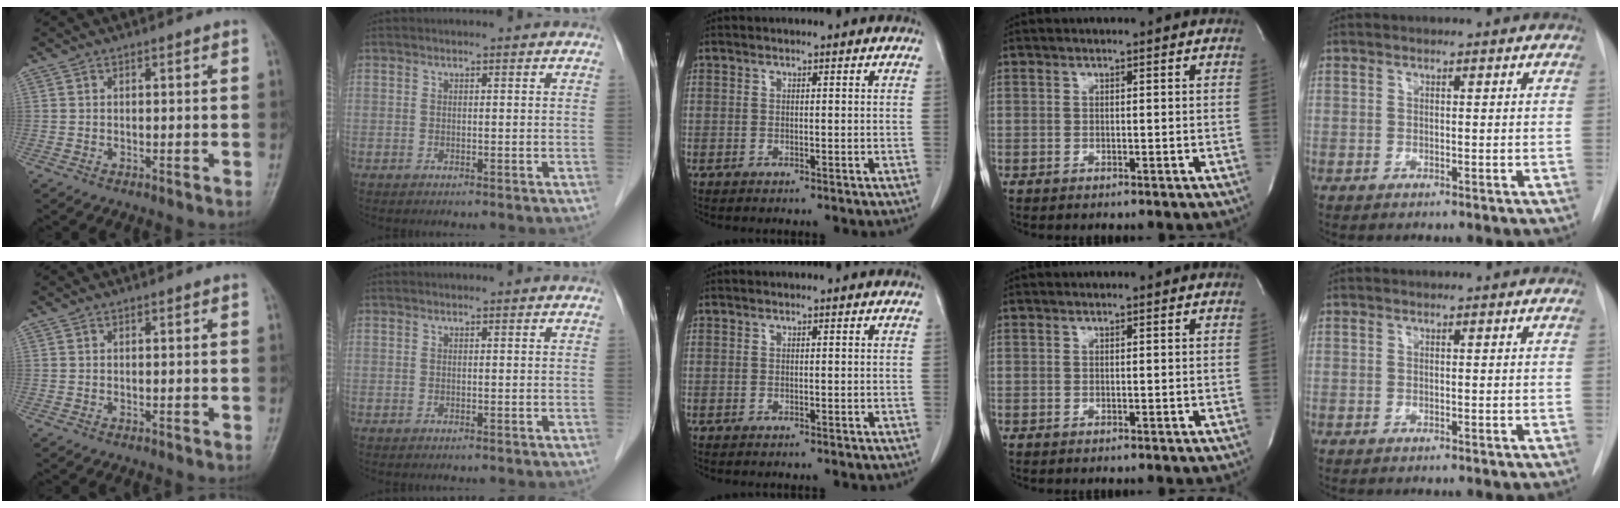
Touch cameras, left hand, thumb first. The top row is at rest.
{}